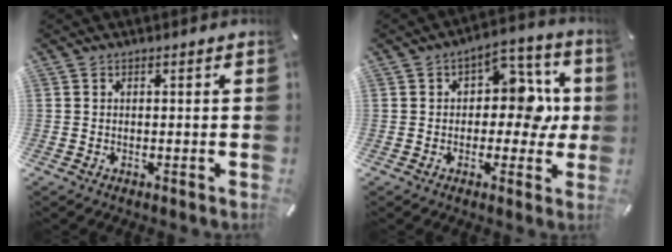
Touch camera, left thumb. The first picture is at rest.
{"total": 10.6, "force": [0.8, 7.5, 7.5], "torque": [-0.089, -0.004, 0.009]}